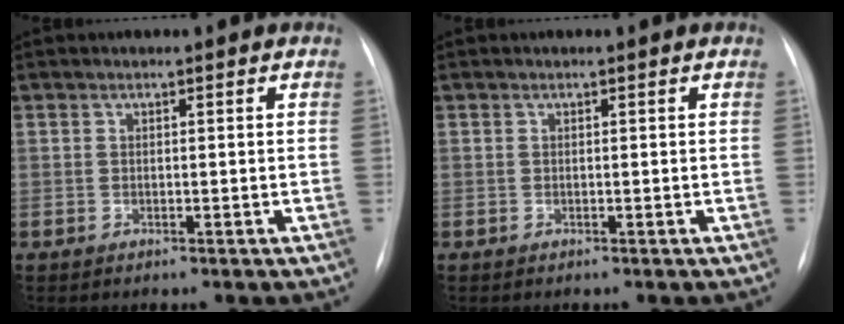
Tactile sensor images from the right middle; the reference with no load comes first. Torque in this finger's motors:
{"motor_torque": [-0.41, 0.15, -0.02, -0.01]}